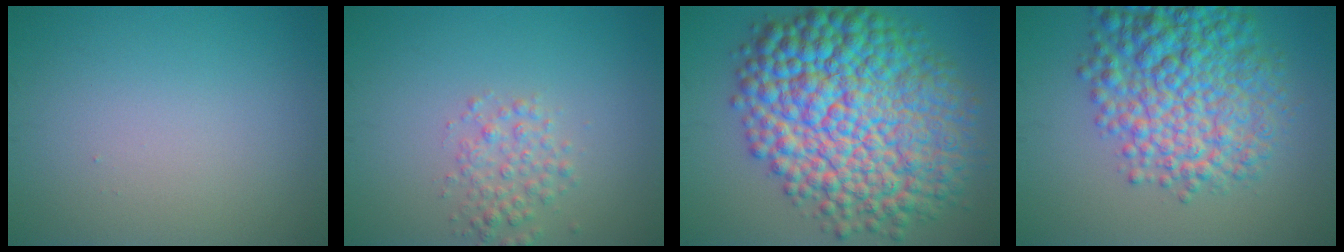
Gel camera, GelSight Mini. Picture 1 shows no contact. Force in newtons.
{"total": 2.4, "press": 2.4, "slide": 0.1}
{"total": 16.1, "press": 16.1, "slide": 0.1}
{"total": 9.6, "press": 9.5, "slide": 0.3}